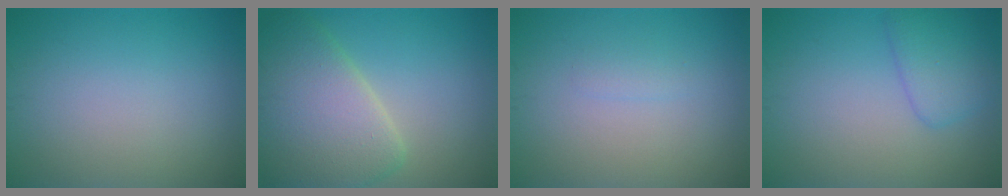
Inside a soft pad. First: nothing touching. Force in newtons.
{"total": 7.6, "press": 7.6, "slide": 0.8}
{"total": 0.7, "press": 0.7, "slide": 0.1}
{"total": 2.9, "press": 2.9, "slide": 0.1}